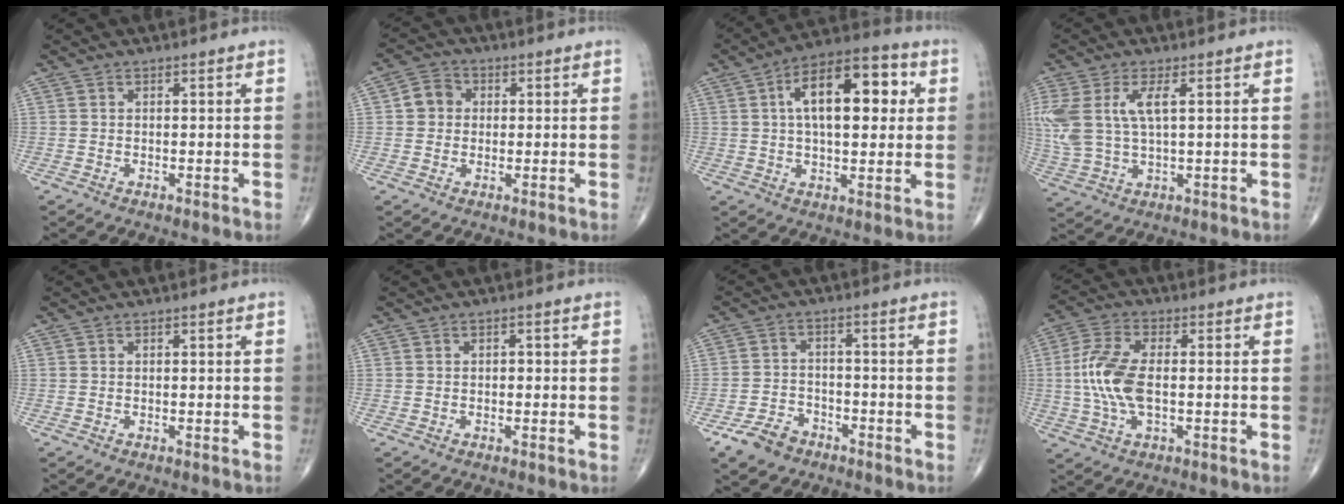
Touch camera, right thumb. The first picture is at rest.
{"total": 4.7, "force": [0.5, 4.2, 2.0], "torque": [-0.019, 0.009, -0.001]}
{"total": 16.9, "force": [3.8, 8.0, 14.3], "torque": [-0.195, 0.017, 0.051]}
{"total": 11.5, "force": [2.9, 5.2, 9.9], "torque": [-0.245, 0.003, 0.067]}
{"total": 0.0}
{"total": 0.7, "force": [0.0, 0.5, 0.5], "torque": [-0.002, 0.001, -0.003]}
{"total": 6.3, "force": [-4.2, 4.1, 2.2], "torque": [-0.028, 0.022, -0.076]}
{"total": 10.5, "force": [-0.4, 5.1, 9.2], "torque": [-0.210, 0.010, -0.010]}